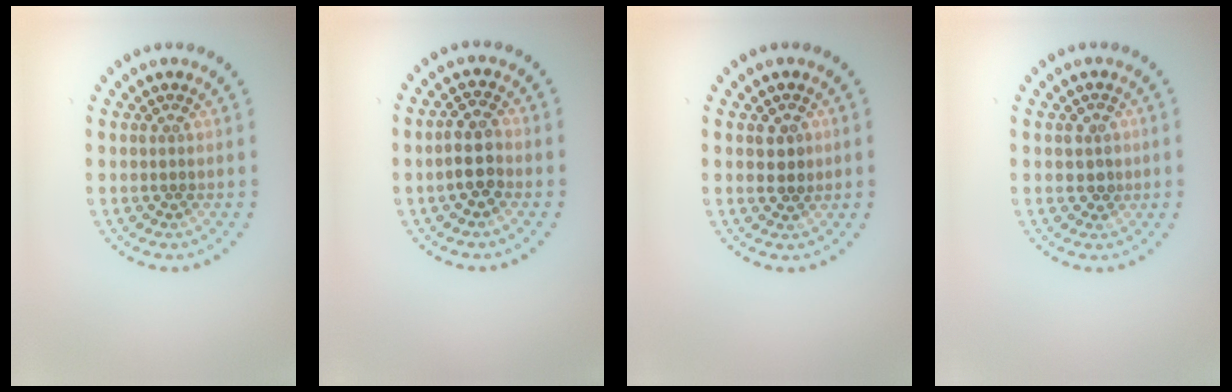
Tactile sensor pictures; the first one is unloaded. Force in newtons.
{"total": 2.7, "press": 2.5, "slide": 1.1}
{"total": 1.9, "press": 1.8, "slide": 0.4}
{"total": 1.7, "press": 1.6, "slide": 0.6}